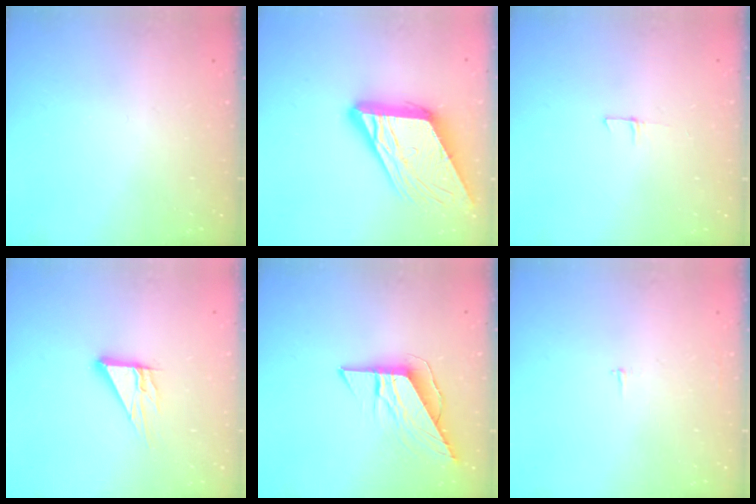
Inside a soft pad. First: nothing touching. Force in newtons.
{"total": 18.0, "press": 17.8, "slide": 2.4}
{"total": 5.1, "press": 5.1, "slide": 0.4}
{"total": 9.0, "press": 9.0, "slide": 0.7}
{"total": 8.7, "press": 8.7, "slide": 0.7}
{"total": 1.8, "press": 1.8, "slide": 0.1}